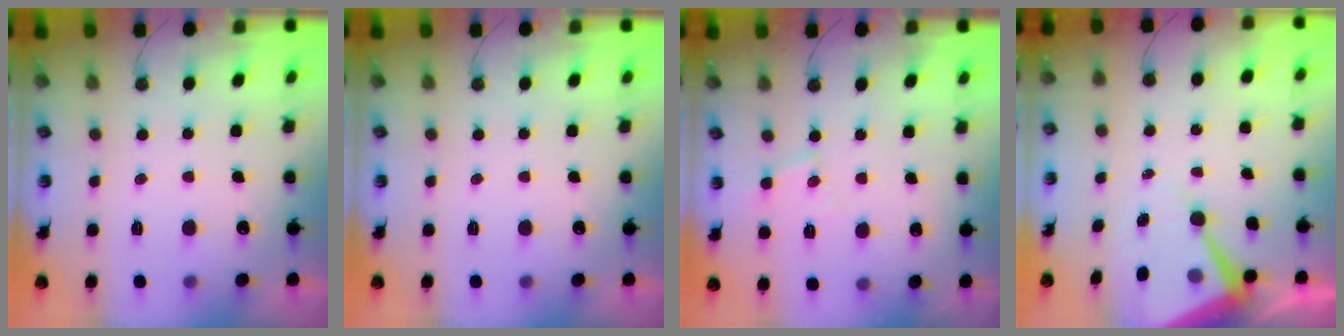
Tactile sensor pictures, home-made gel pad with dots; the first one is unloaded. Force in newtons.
{"total": 0.0}
{"total": 6.2, "press": 6.2, "slide": 0.2}
{"total": 9.4, "press": 9.4, "slide": 0.7}